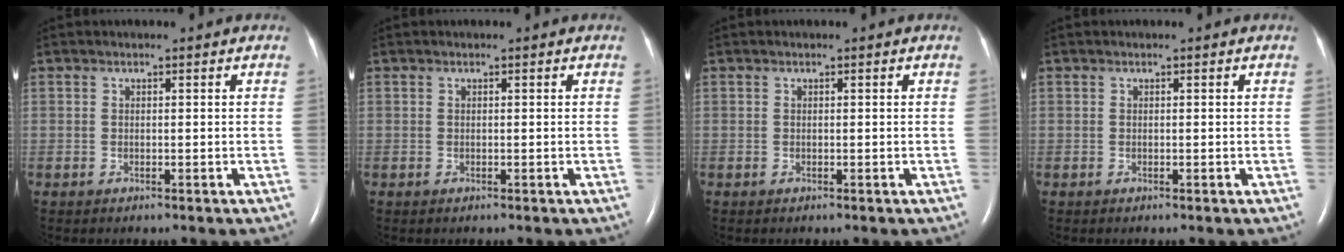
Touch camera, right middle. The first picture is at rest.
{"total": 0.0}
{"total": 0.0}
{"total": 0.0}